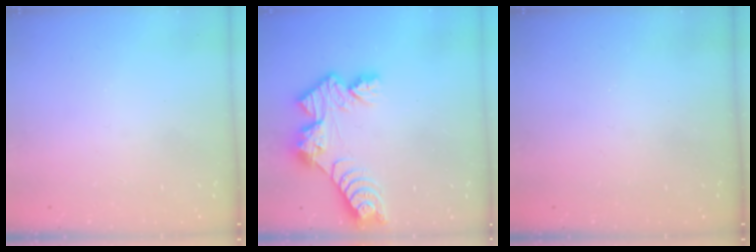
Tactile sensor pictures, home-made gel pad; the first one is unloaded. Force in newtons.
{"total": 10.3, "press": 10.3, "slide": 1.0}
{"total": 0.0}